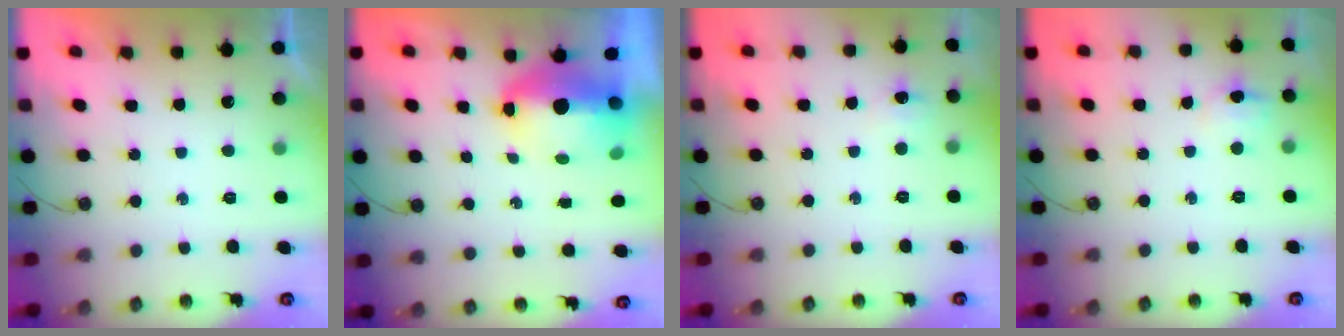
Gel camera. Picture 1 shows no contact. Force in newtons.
{"total": 8.5, "press": 8.3, "slide": 1.4}
{"total": 3.9, "press": 3.9, "slide": 0.3}
{"total": 3.9, "press": 3.7, "slide": 1.1}